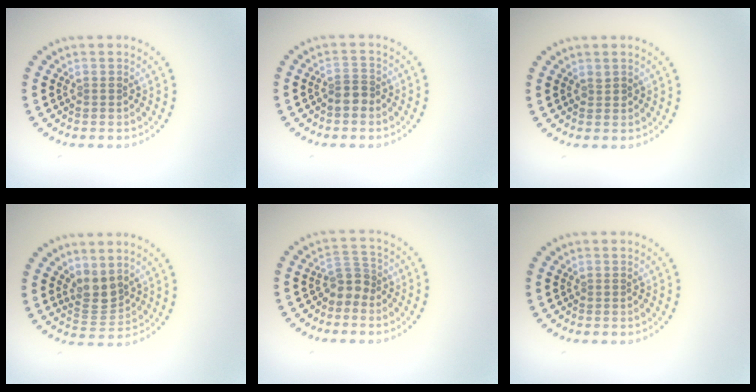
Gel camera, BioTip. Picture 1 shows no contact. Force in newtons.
{"total": 1.9, "press": 1.6, "slide": 0.9}
{"total": 0.5, "press": 0.5, "slide": 0.1}
{"total": 2.8, "press": 2.2, "slide": 1.7}
{"total": 2.2, "press": 1.7, "slide": 1.3}
{"total": 0.0}